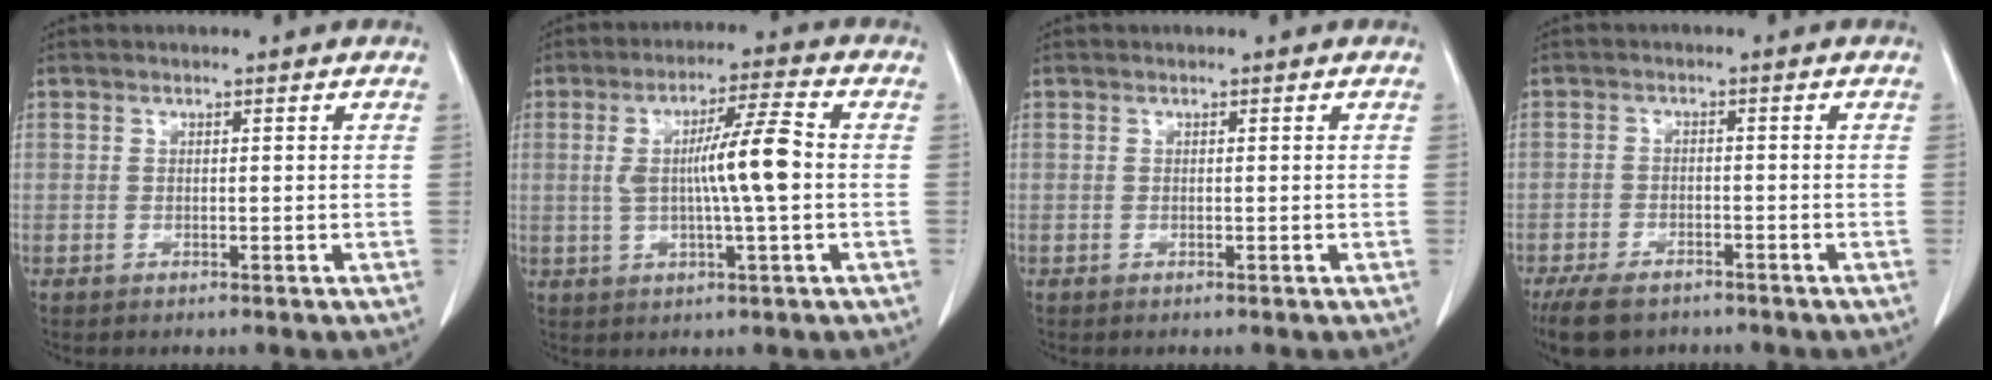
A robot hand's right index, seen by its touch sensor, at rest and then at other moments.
{"total": 9.1, "force": [0.1, 0.3, 9.1], "torque": [-0.162, 0.010, -0.002]}
{"total": 0.0}
{"total": 7.4, "force": [-5.7, 3.3, 3.5], "torque": [-0.057, -0.006, -0.088]}